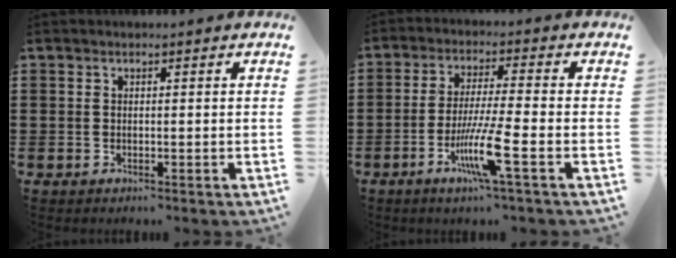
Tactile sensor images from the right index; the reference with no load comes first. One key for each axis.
{"total": 8.3, "fx": -3.7, "fy": 0.1, "fz": 7.5, "tx": -0.148, "ty": -0.015, "tz": -0.071}